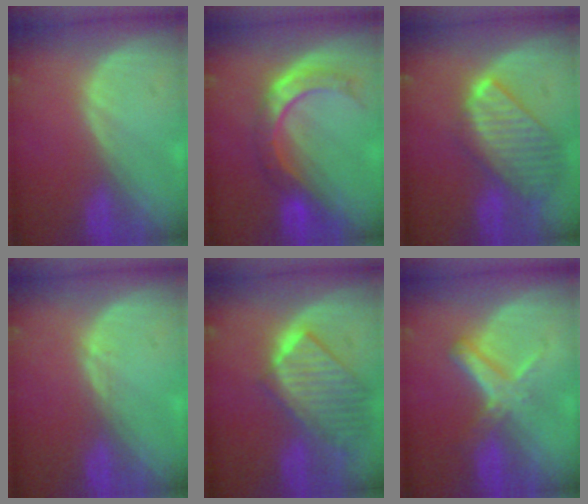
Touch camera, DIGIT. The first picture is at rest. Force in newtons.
{"total": 7.5, "press": 7.0, "slide": 2.7}
{"total": 9.7, "press": 8.4, "slide": 4.9}
{"total": 0.6, "press": 0.4, "slide": 0.4}
{"total": 9.8, "press": 8.6, "slide": 4.7}
{"total": 5.6, "press": 5.2, "slide": 2.2}